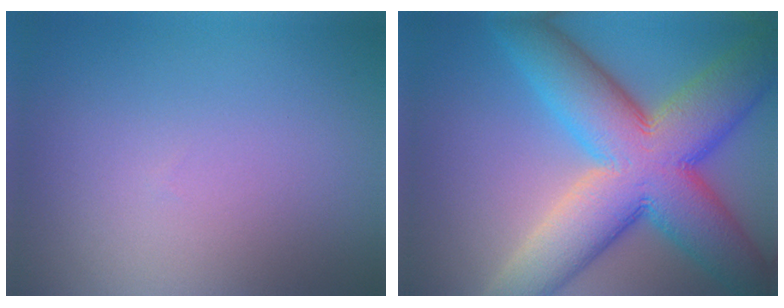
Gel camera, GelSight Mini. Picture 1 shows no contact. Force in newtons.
{"total": 14.5, "press": 14.5, "slide": 0.9}